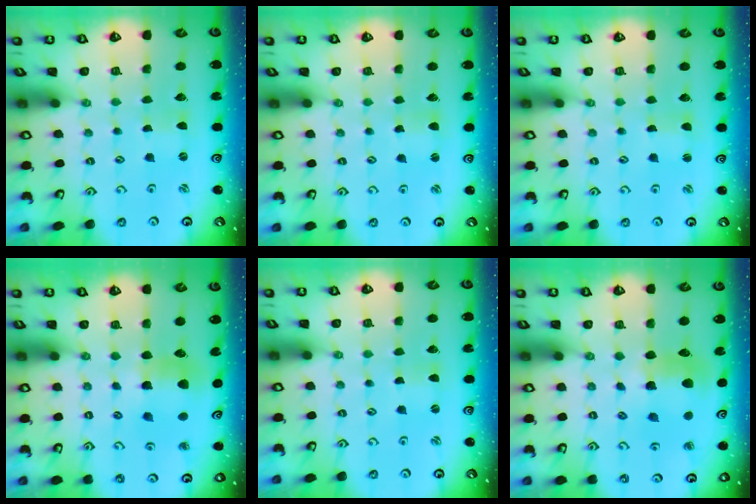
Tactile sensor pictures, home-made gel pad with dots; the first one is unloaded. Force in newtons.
{"total": 2.4, "press": 2.4, "slide": 0.3}
{"total": 1.1, "press": 1.1, "slide": 0.2}
{"total": 8.6, "press": 8.6, "slide": 1.0}
{"total": 1.2, "press": 1.2, "slide": 0.4}
{"total": 11.0, "press": 10.9, "slide": 1.2}